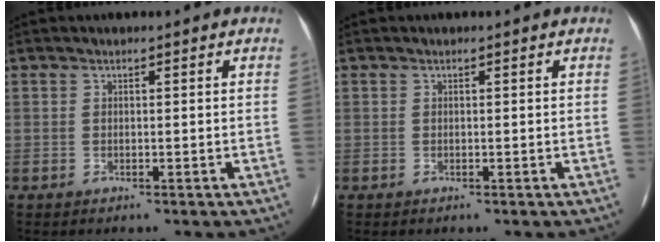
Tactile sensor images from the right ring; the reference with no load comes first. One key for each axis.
{"total": 0.0}